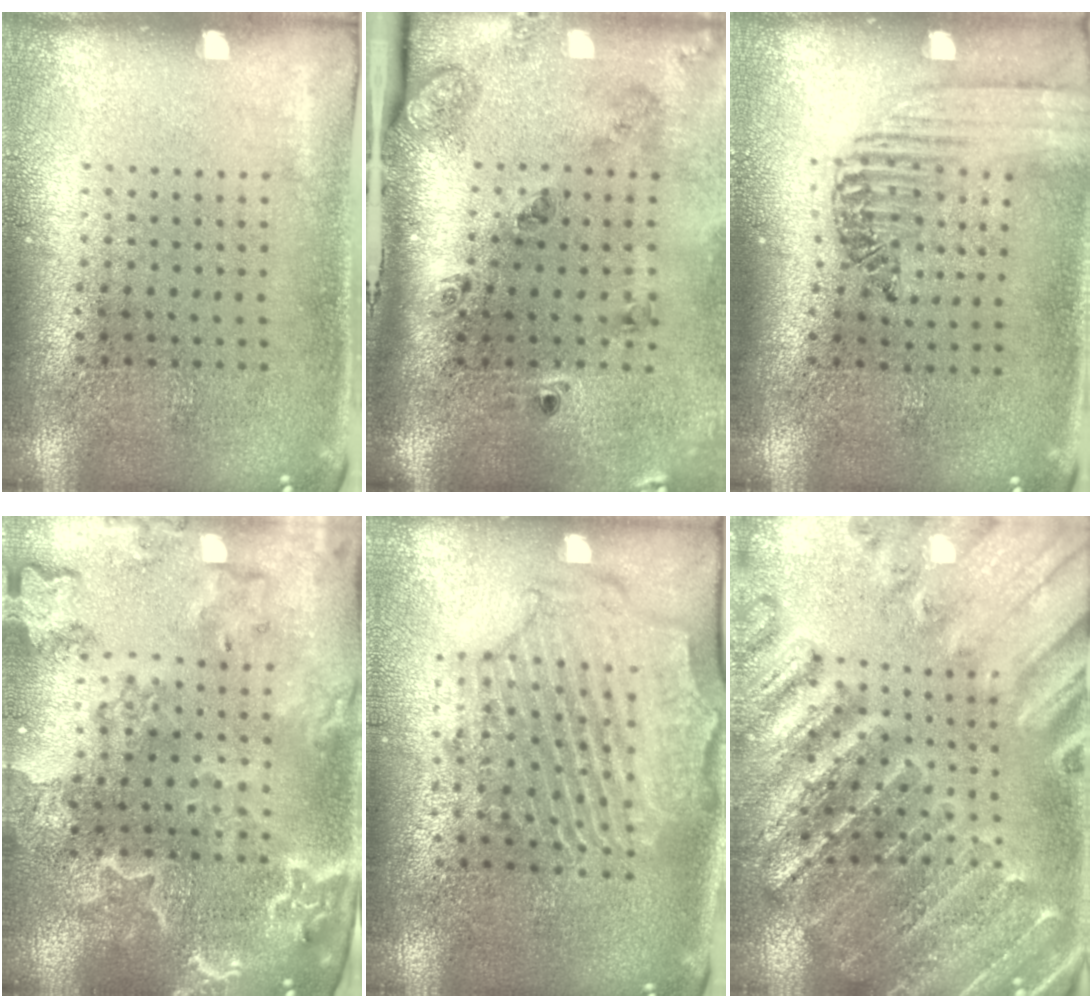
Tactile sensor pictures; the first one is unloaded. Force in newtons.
{"total": 2.0, "press": 1.6, "slide": 1.3}
{"total": 1.3, "press": 1.3, "slide": 0.4}
{"total": 3.4, "press": 3.0, "slide": 1.5}
{"total": 2.3, "press": 2.2, "slide": 0.8}
{"total": 2.8, "press": 2.7, "slide": 0.3}